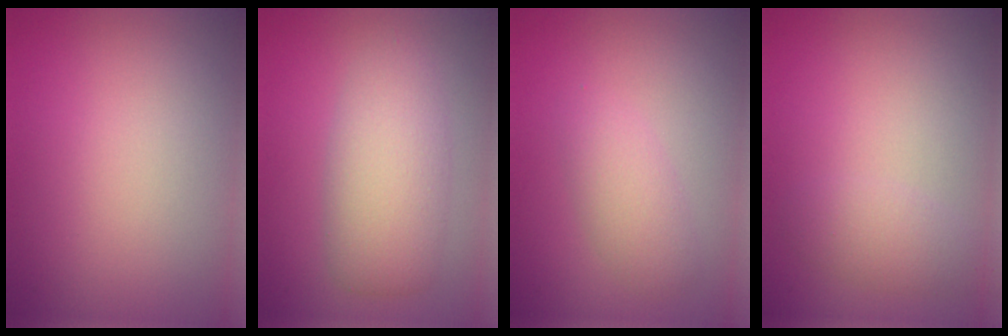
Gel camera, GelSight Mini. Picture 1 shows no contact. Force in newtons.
{"total": 4.9, "press": 4.9, "slide": 0.3}
{"total": 2.4, "press": 2.4, "slide": 0.2}
{"total": 2.0, "press": 2.0, "slide": 0.1}